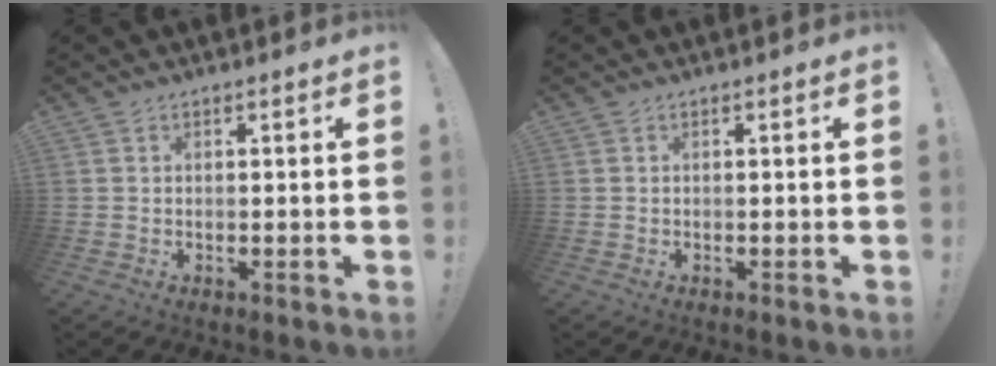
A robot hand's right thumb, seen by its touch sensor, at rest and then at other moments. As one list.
[{"total": 0.0}]